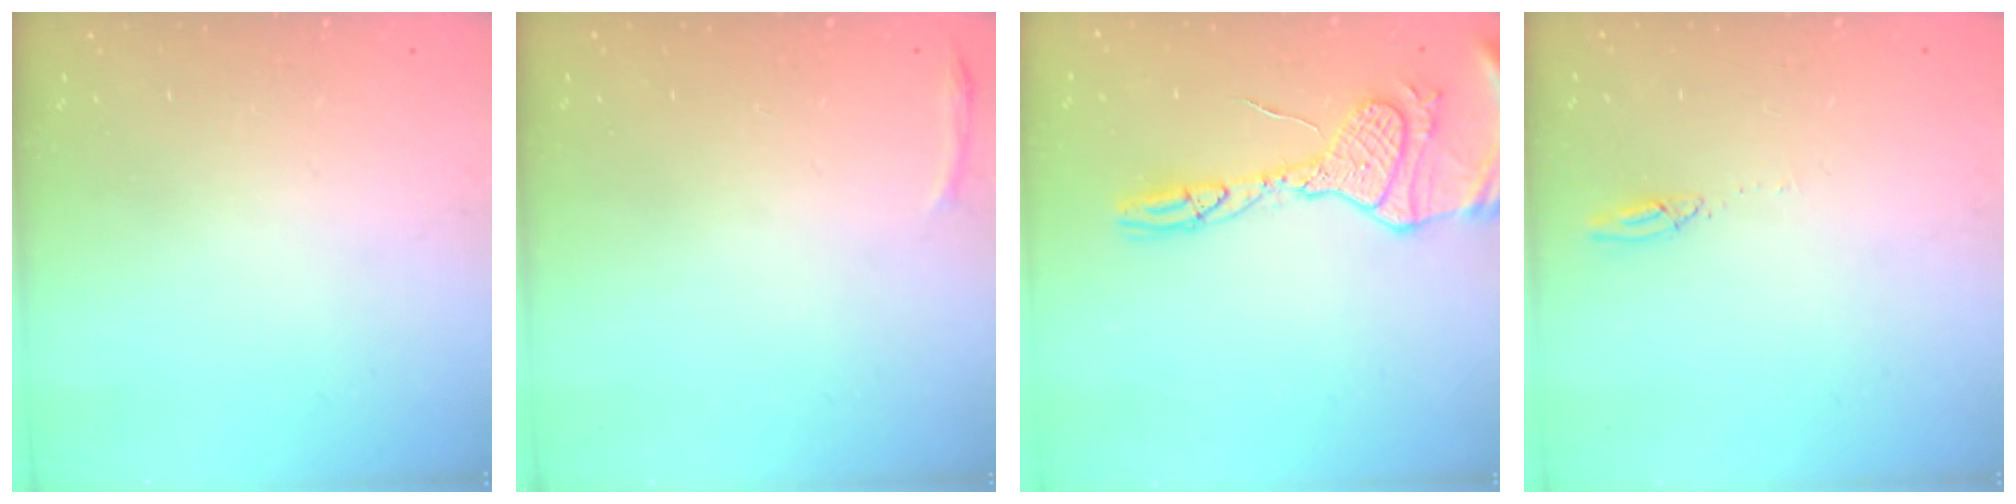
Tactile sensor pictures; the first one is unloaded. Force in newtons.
{"total": 3.0, "press": 1.9, "slide": 2.3}
{"total": 16.0, "press": 15.9, "slide": 1.6}
{"total": 2.7, "press": 2.7, "slide": 0.2}